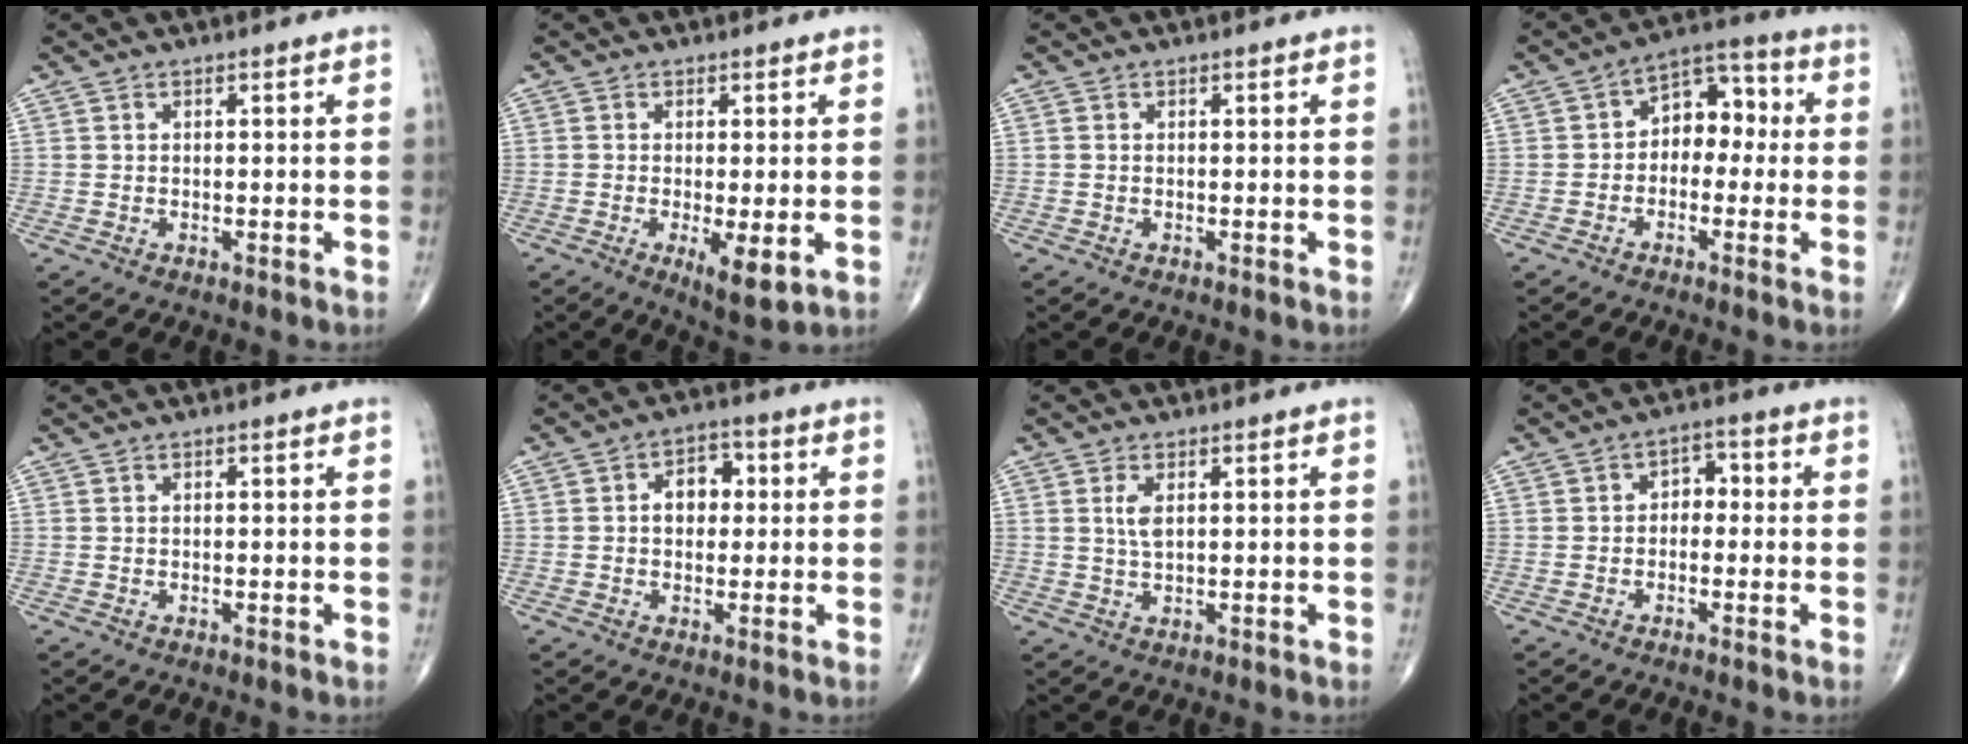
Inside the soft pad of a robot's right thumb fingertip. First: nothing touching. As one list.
[{"total": 6.0, "force": [-1.5, 1.8, 5.5], "torque": [-0.092, -0.019, -0.021]}, {"total": 0.0}, {"total": 8.4, "force": [-0.2, 6.0, 6.0], "torque": [-0.048, 0.039, -0.020]}, {"total": 0.0}, {"total": 5.7, "force": [0.6, 4.1, 3.9], "torque": [-0.035, 0.014, 0.002]}, {"total": 2.9, "force": [0.9, 1.2, 2.5], "torque": [-0.052, -0.002, 0.022]}, {"total": 3.6, "force": [-0.3, 2.7, 2.4], "torque": [-0.014, 0.018, -0.018]}]